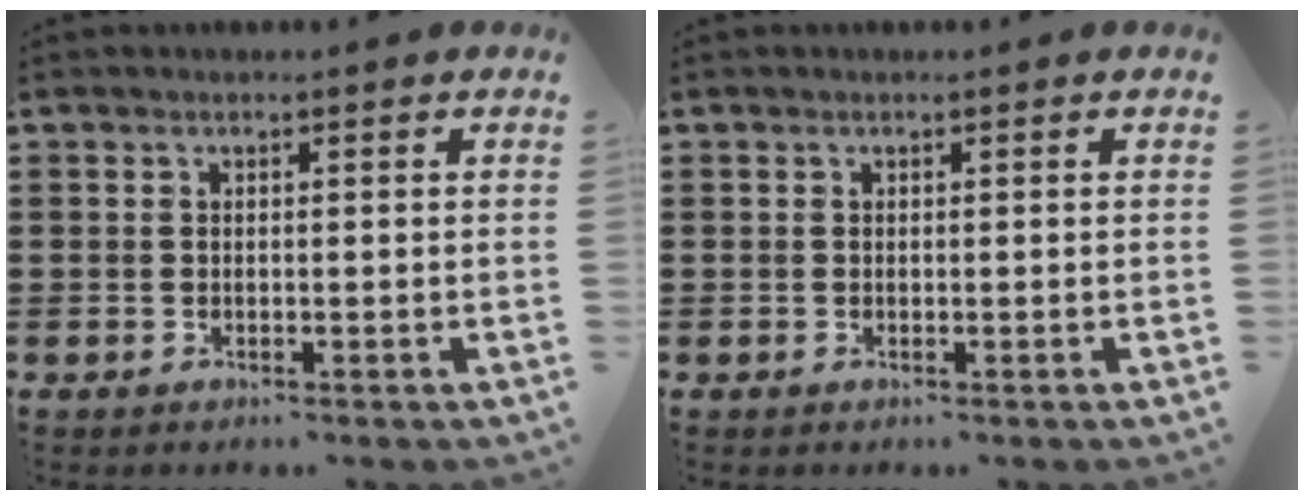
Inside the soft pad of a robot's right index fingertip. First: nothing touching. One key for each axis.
{"total": 0.0}